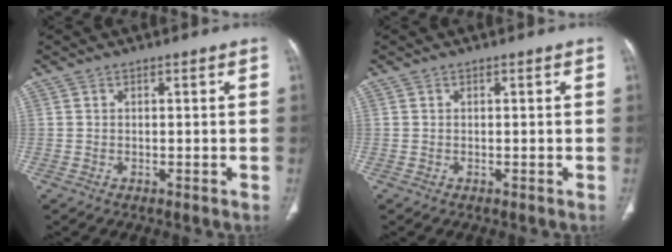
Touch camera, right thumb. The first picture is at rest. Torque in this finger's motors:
{"motor_torque": [-0.18, 0.12, -0.16, 0.12, 0.01]}